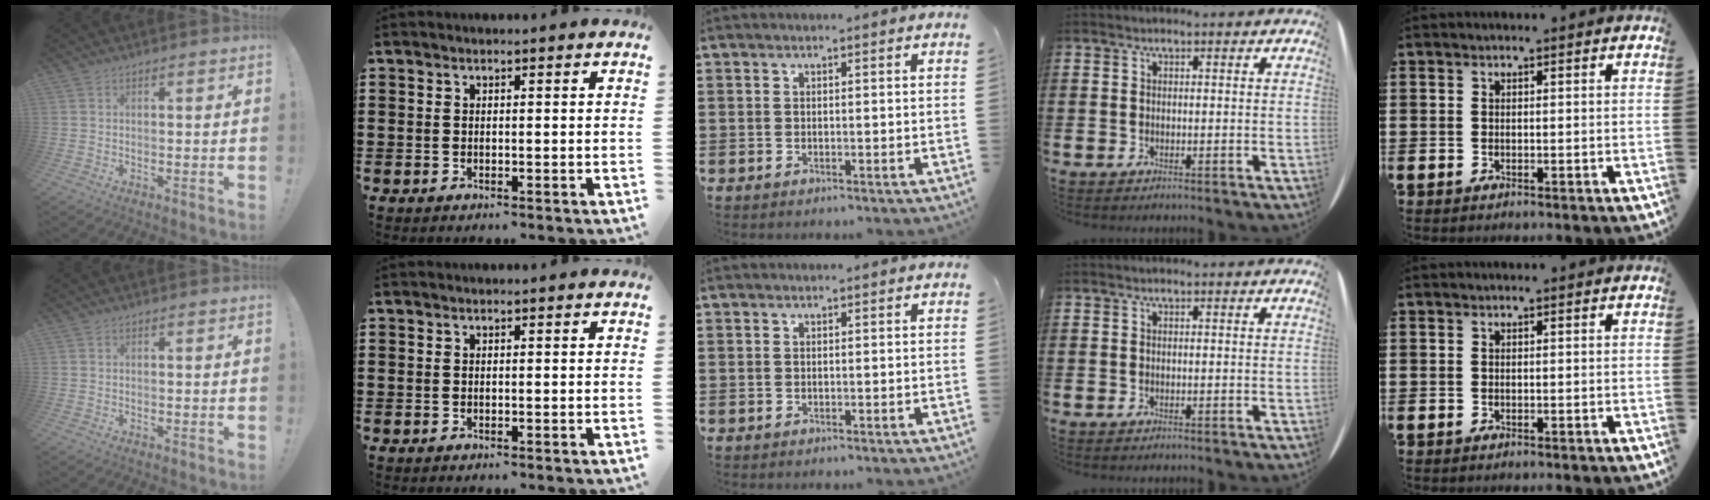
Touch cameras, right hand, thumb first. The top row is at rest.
{}